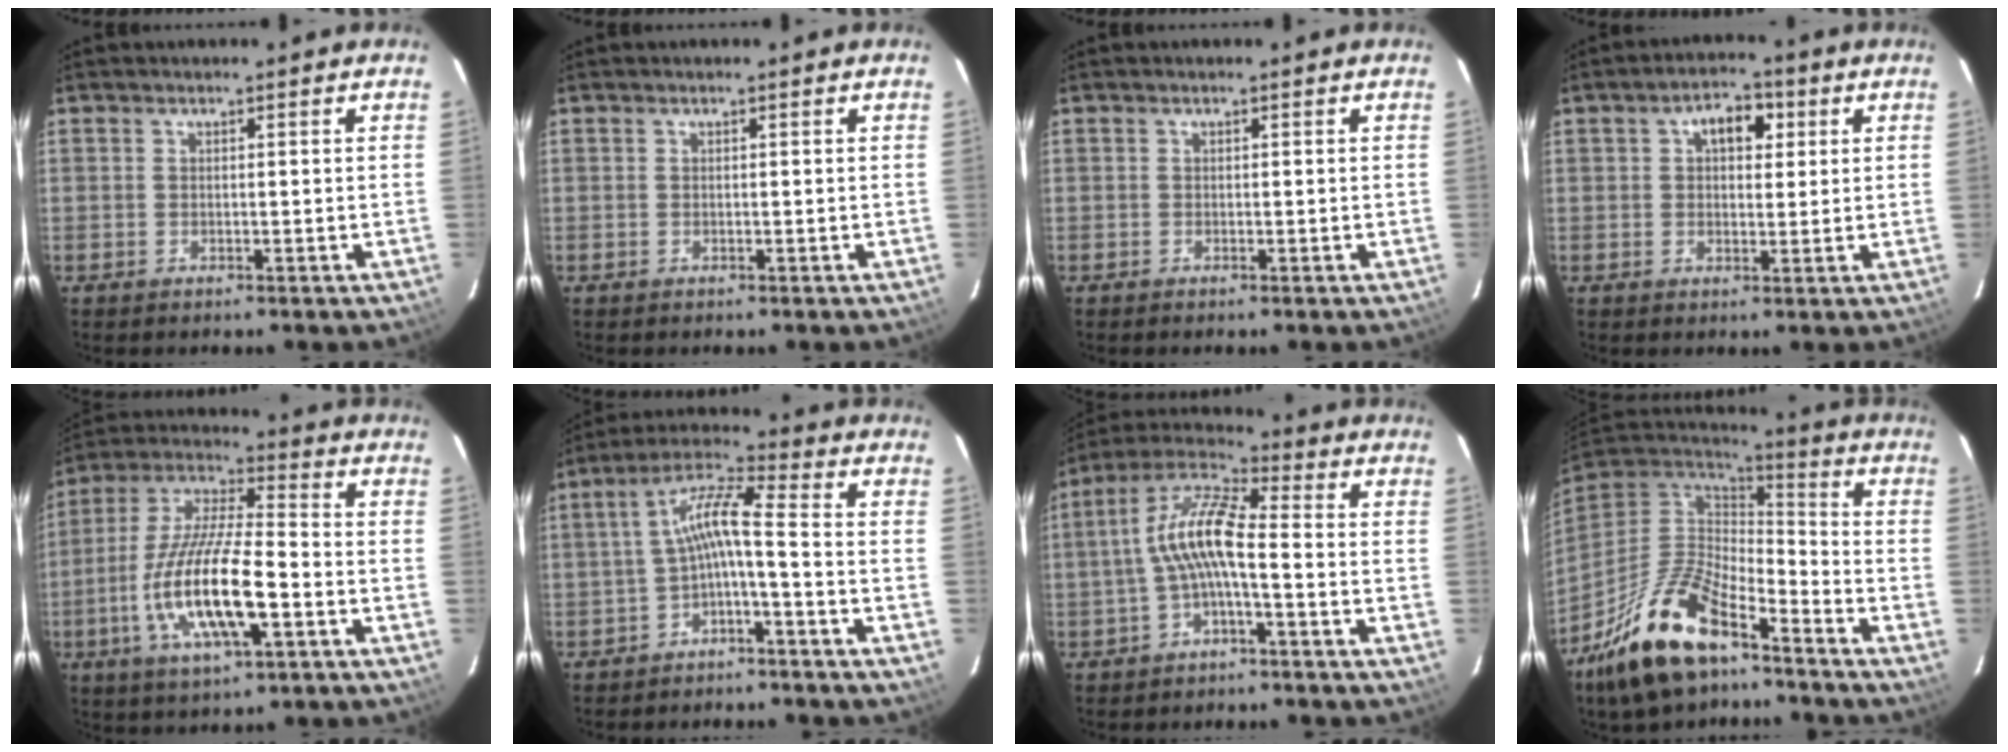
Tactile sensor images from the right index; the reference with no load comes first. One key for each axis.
{"total": 0.0}
{"total": 0.0}
{"total": 5.7, "fx": 1.9, "fy": 3.7, "fz": 4.0, "tx": -0.061, "ty": 0.021, "tz": 0.031}
{"total": 17.0, "fx": -5.3, "fy": 4.5, "fz": 15.5, "tx": -0.314, "ty": -0.015, "tz": -0.101}
{"total": 7.2, "fx": -2.3, "fy": 0.6, "fz": 6.8, "tx": -0.157, "ty": 0.021, "tz": -0.042}
{"total": 9.5, "fx": -1.8, "fy": 2.3, "fz": 9.0, "tx": -0.195, "ty": 0.019, "tz": -0.036}
{"total": 19.7, "fx": -13.4, "fy": 7.2, "fz": 12.4, "tx": -0.263, "ty": -0.017, "tz": -0.250}